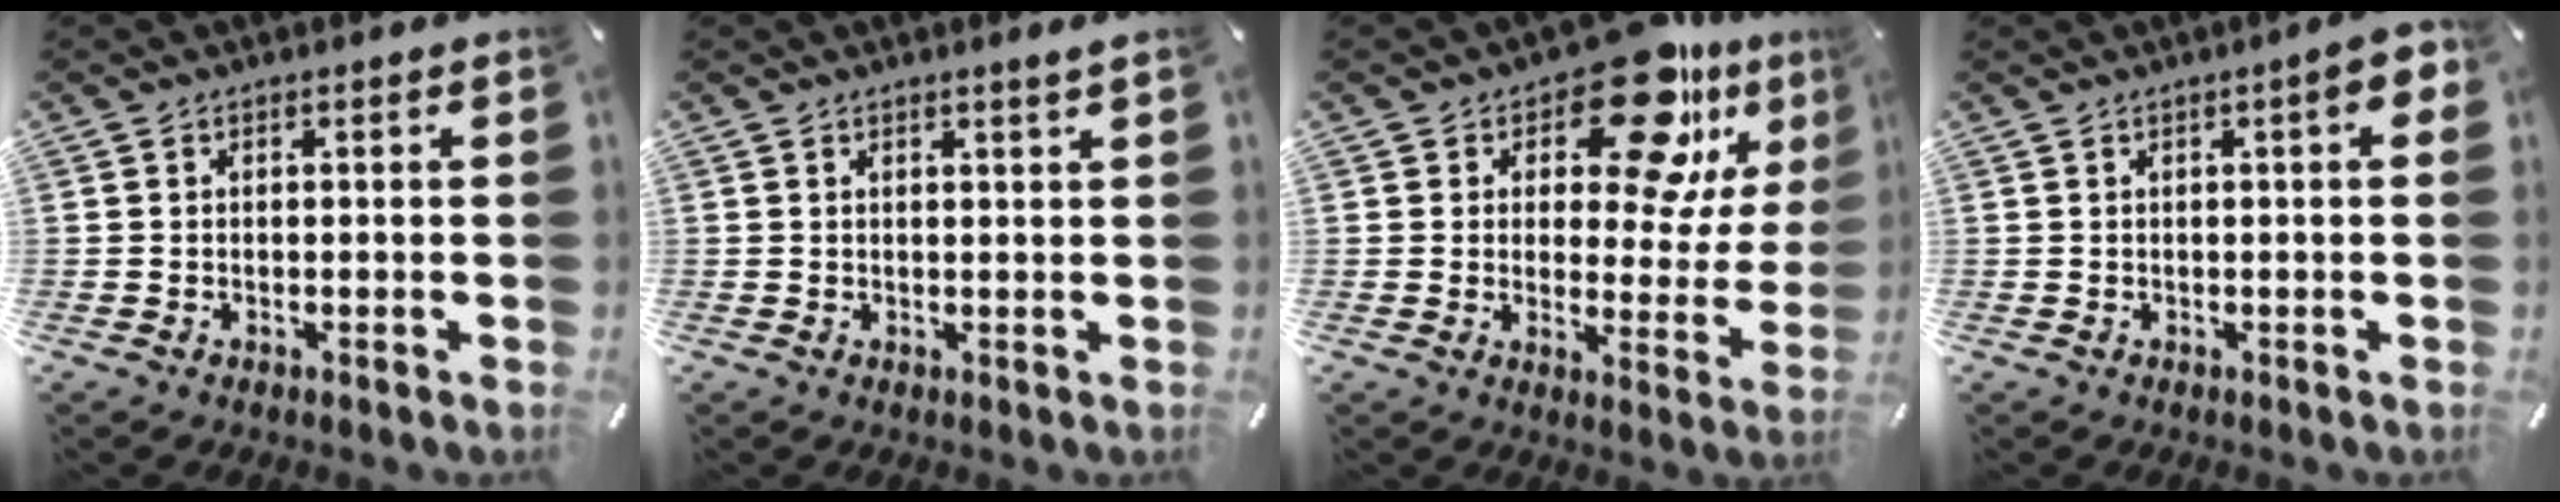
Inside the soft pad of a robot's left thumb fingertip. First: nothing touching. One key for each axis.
{"total": 1.3, "fx": 1.1, "fy": -0.1, "fz": 0.8, "tx": -0.016, "ty": -0.002, "tz": 0.019}
{"total": 17.9, "fx": 11.8, "fy": 7.9, "fz": 10.8, "tx": -0.158, "ty": -0.075, "tz": 0.197}
{"total": 4.5, "fx": 1.1, "fy": 1.1, "fz": 4.2, "tx": -0.063, "ty": 0.001, "tz": 0.016}